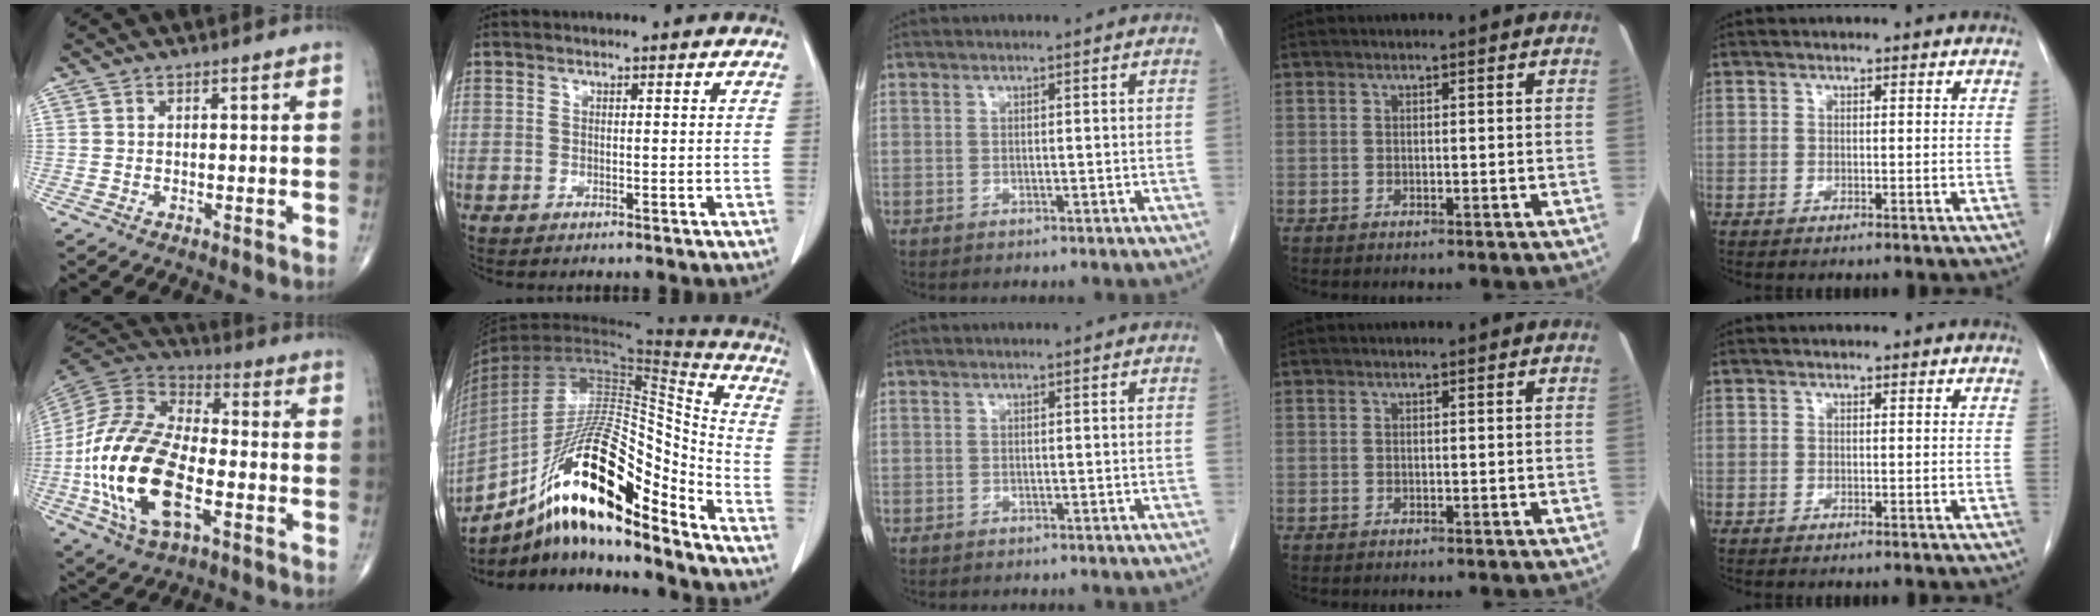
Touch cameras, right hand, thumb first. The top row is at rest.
{"thumb": {"total": 23.9, "force": [-5.8, 12.2, 19.8], "torque": [-0.405, 0.015, -0.106]}, "index": {"total": 22.8, "force": [-14.0, 4.7, 17.3], "torque": [-0.294, 0.004, -0.240]}}